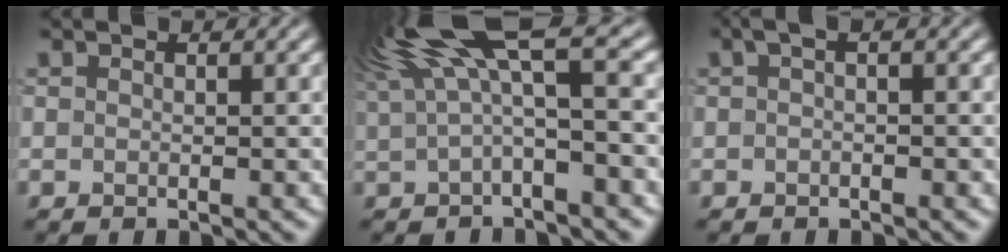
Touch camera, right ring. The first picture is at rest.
{"total": 7.9, "force": [3.7, 1.6, 6.8], "torque": [-0.131, 0.022, 0.061]}
{"total": 0.8, "force": [0.0, 0.2, 0.8], "torque": [-0.022, 0.005, -0.003]}